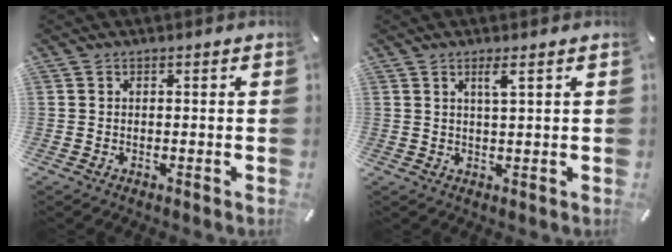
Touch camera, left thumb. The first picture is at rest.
{"total": 2.7, "force": [1.5, 0.1, 2.2], "torque": [-0.048, -0.003, 0.024]}